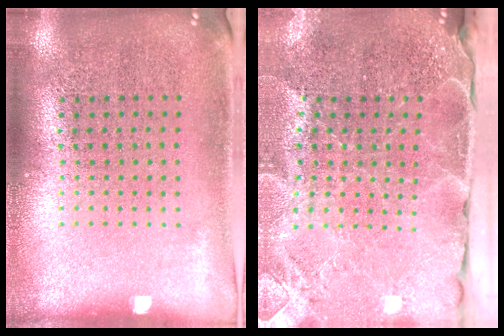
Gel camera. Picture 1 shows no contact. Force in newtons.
{"total": 3.8, "press": 3.2, "slide": 2.1}